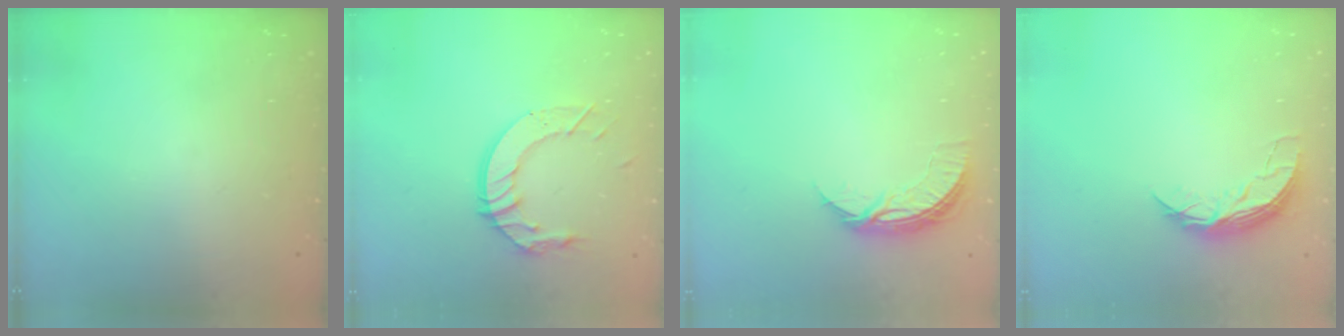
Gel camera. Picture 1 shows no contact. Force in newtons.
{"total": 10.6, "press": 10.5, "slide": 1.0}
{"total": 6.7, "press": 6.7, "slide": 0.2}
{"total": 6.9, "press": 6.9, "slide": 0.5}